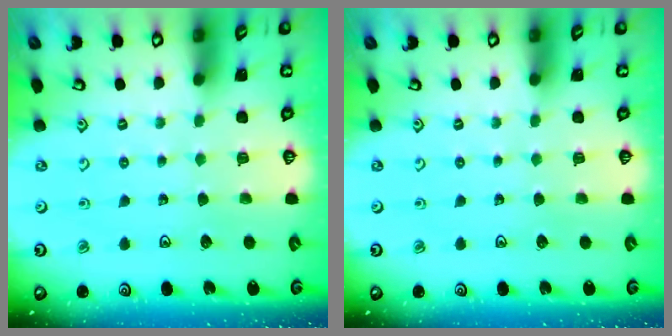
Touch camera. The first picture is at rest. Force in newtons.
{"total": 0.0}